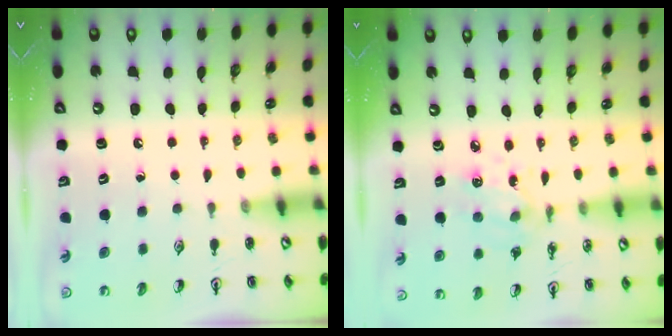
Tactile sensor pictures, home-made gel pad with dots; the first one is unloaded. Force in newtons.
{"total": 4.7, "press": 4.5, "slide": 1.5}